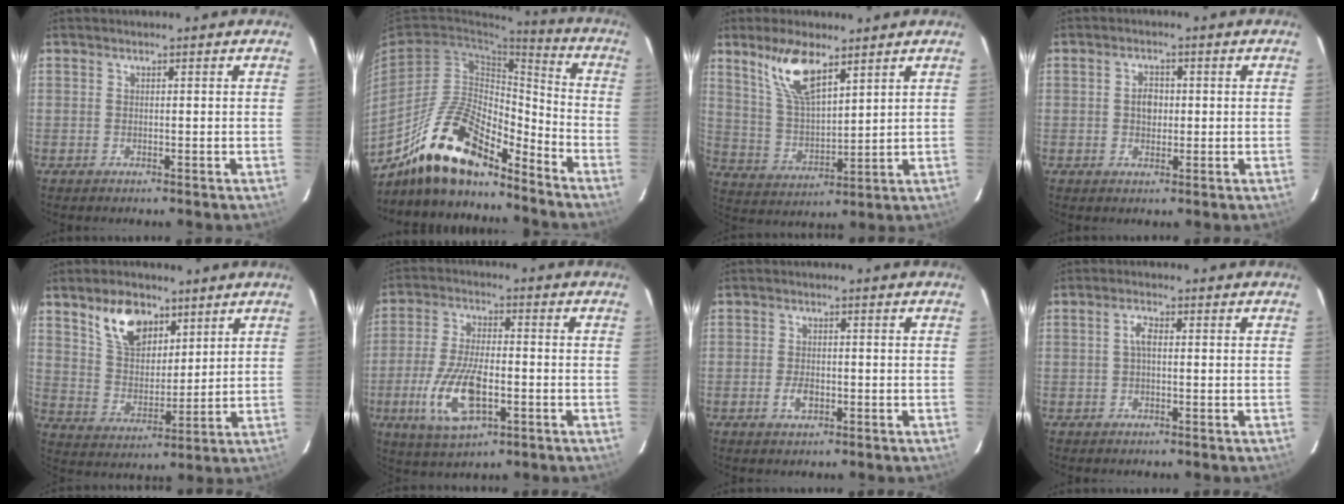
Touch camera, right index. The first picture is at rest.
{"total": 18.3, "force": [-13.7, 5.8, 10.6], "torque": [-0.205, 0.002, -0.252]}
{"total": 10.6, "force": [6.8, 3.5, 7.3], "torque": [-0.143, 0.006, 0.142]}
{"total": 2.1, "force": [-1.4, 1.3, 0.9], "torque": [-0.017, 0.009, -0.025]}
{"total": 11.2, "force": [6.7, 6.4, 6.2], "torque": [-0.110, 0.016, 0.132]}
{"total": 13.0, "force": [-4.2, 5.3, 11.1], "torque": [-0.236, -0.013, -0.074]}
{"total": 3.1, "force": [-1.2, 1.8, 2.2], "torque": [-0.044, -0.002, -0.020]}
{"total": 2.2, "force": [0.0, 0.9, 2.0], "torque": [-0.042, 0.008, 0.000]}